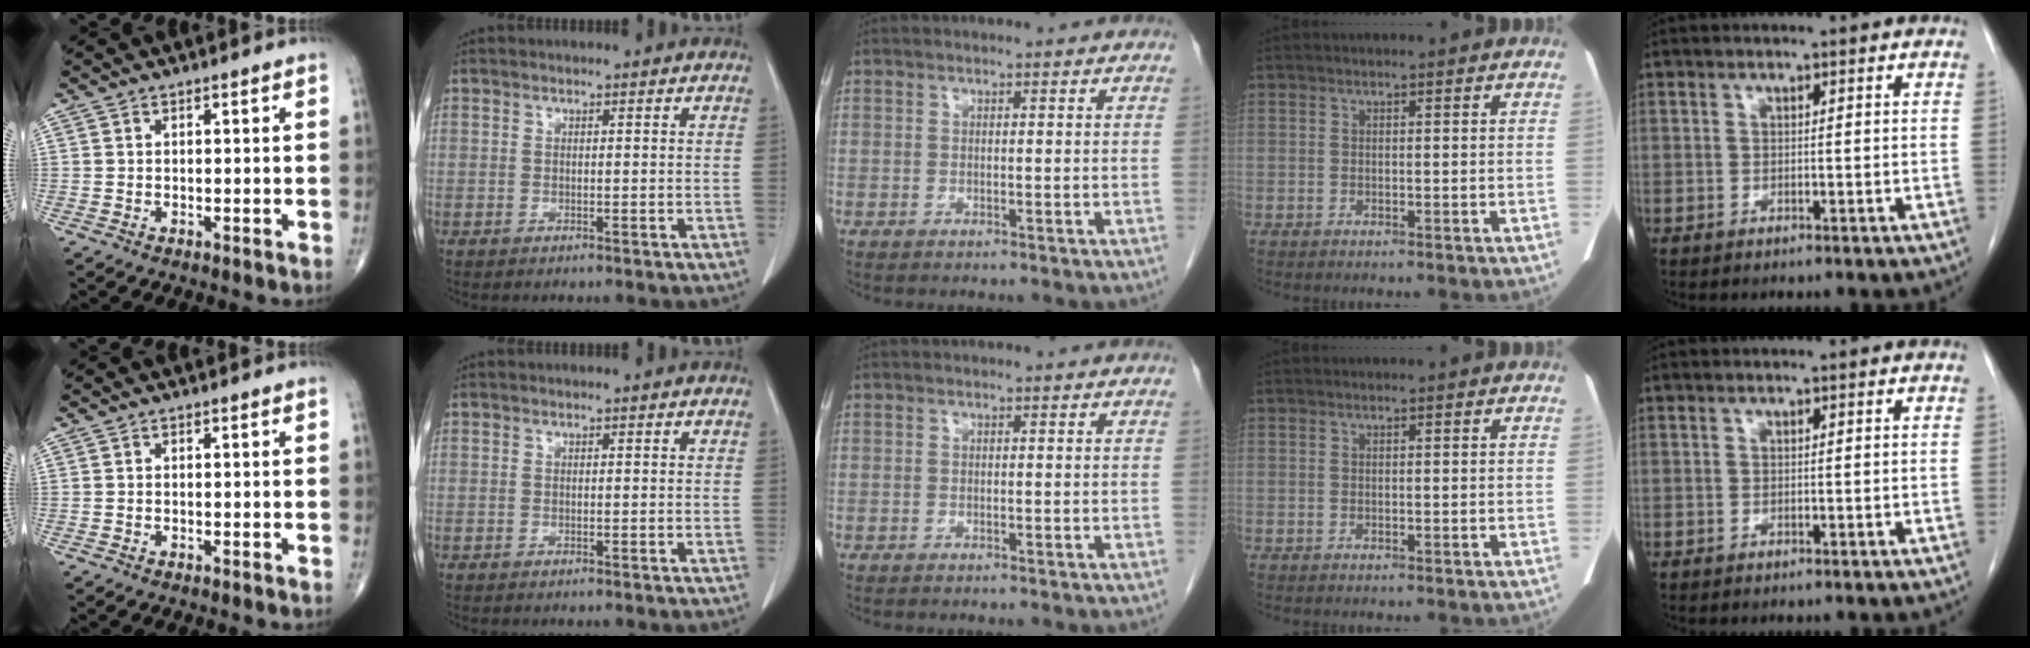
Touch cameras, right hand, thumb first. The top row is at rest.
{}